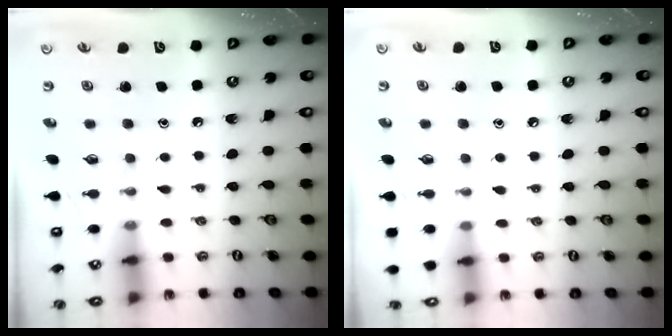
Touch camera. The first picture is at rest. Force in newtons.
{"total": 4.4, "press": 4.3, "slide": 0.7}